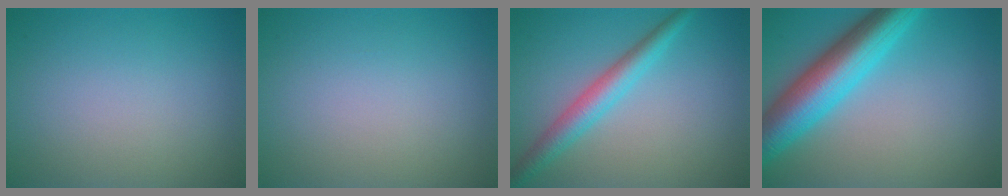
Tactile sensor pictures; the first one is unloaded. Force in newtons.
{"total": 0.0}
{"total": 3.6, "press": 3.6, "slide": 0.0}
{"total": 8.4, "press": 8.4, "slide": 0.2}